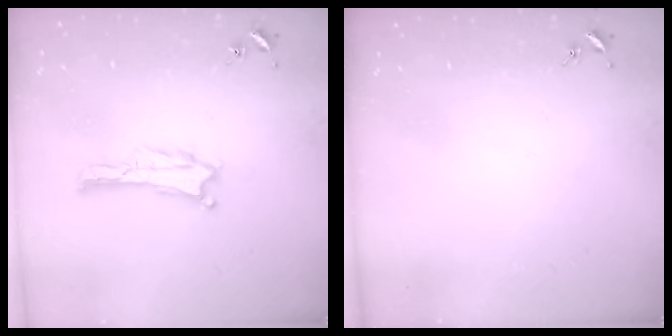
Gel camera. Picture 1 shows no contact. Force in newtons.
{"total": 0.0}